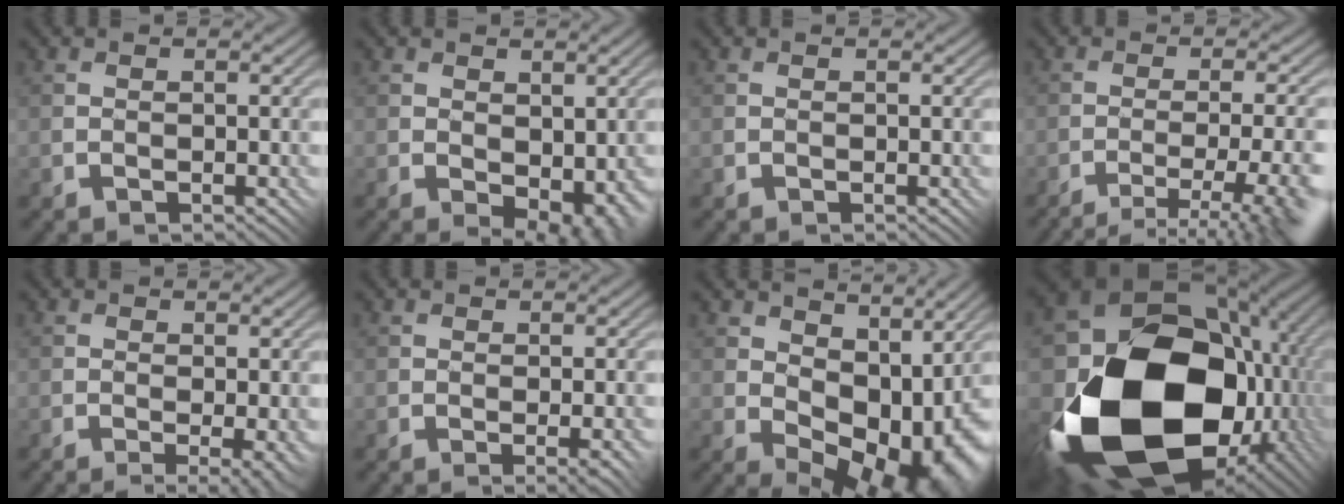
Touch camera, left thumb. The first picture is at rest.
{"total": 4.2, "force": [0.0, 2.7, 3.2], "torque": [-0.056, -0.017, 0.010]}
{"total": 0.0}
{"total": 9.9, "force": [-7.2, 1.2, 6.7], "torque": [-0.088, 0.010, -0.083]}
{"total": 4.1, "force": [-2.5, 1.4, 2.9], "torque": [-0.034, 0.001, -0.025]}
{"total": 1.9, "force": [-0.9, 0.7, 1.5], "torque": [-0.020, -0.001, -0.007]}
{"total": 11.1, "force": [2.8, 6.7, 8.4], "torque": [-0.115, -0.017, 0.066]}
{"total": 21.0, "force": [-4.3, 15.1, 14.0], "torque": [-0.321, -0.065, -0.035]}